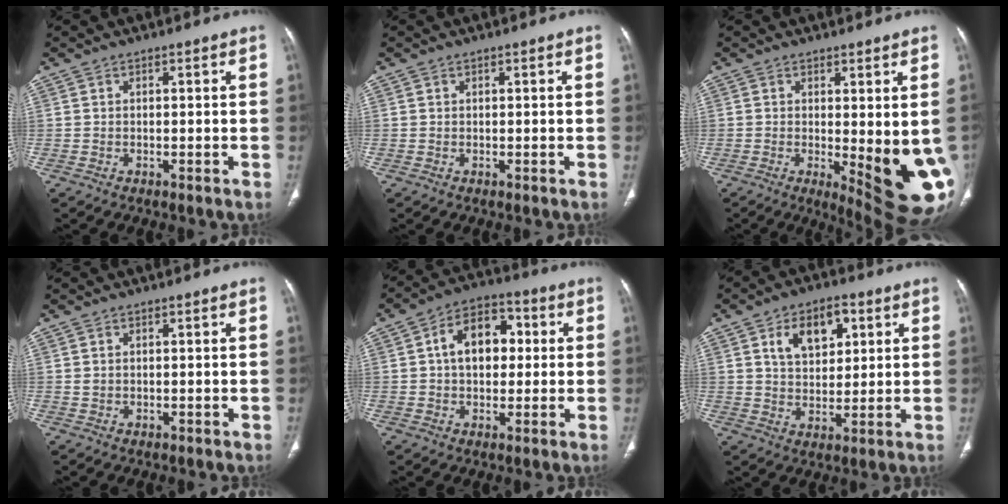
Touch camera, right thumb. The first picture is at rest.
{"total": 0.0}
{"total": 12.9, "force": [-1.8, 4.0, 12.1], "torque": [-0.148, -0.028, -0.009]}
{"total": 0.9, "force": [0.3, 0.7, 0.5], "torque": [-0.012, -0.002, 0.007]}
{"total": 11.7, "force": [1.6, 8.0, 8.4], "torque": [-0.102, 0.022, 0.018]}
{"total": 10.5, "force": [4.0, 6.7, 7.0], "torque": [-0.078, -0.008, 0.069]}